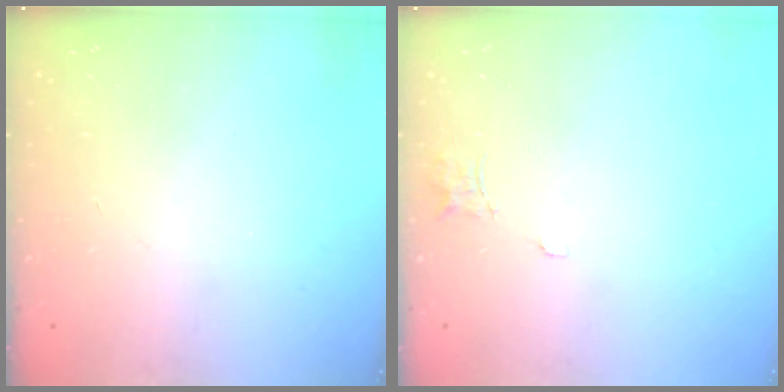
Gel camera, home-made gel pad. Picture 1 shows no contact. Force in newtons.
{"total": 4.5, "press": 4.5, "slide": 0.3}